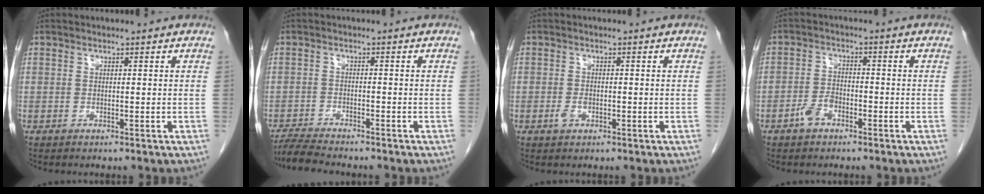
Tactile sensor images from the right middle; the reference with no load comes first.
{"total": 5.8, "force": [-5.4, 0.2, 2.1], "torque": [-0.037, -0.019, -0.093]}
{"total": 1.6, "force": [-0.6, 0.9, 1.2], "torque": [-0.026, 0.001, -0.010]}
{"total": 3.4, "force": [-2.1, 1.9, 2.0], "torque": [-0.043, 0.004, -0.039]}